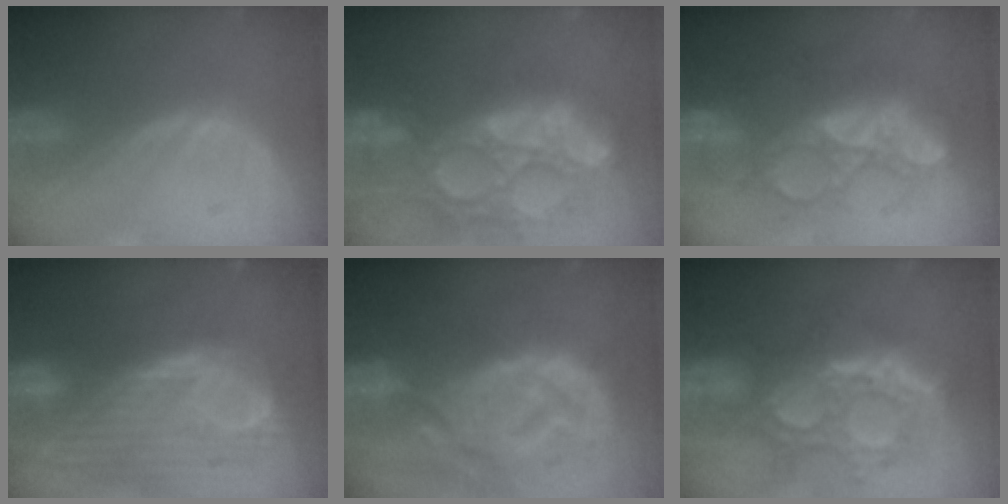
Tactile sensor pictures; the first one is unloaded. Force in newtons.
{"total": 15.0, "press": 12.4, "slide": 8.4}
{"total": 9.1, "press": 8.9, "slide": 1.9}
{"total": 12.7, "press": 10.7, "slide": 6.9}
{"total": 14.2, "press": 12.3, "slide": 7.1}
{"total": 12.0, "press": 10.8, "slide": 5.3}